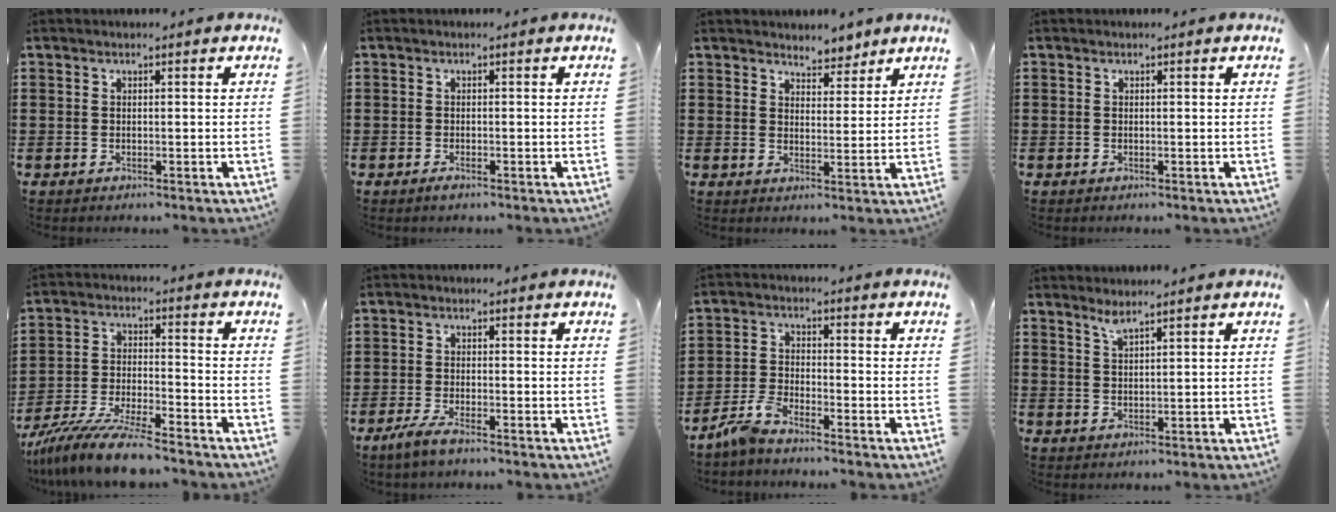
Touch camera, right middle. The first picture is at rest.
{"total": 0.9, "force": [-0.7, 0.3, 0.4], "torque": [-0.009, -0.004, -0.013]}
{"total": 3.9, "force": [3.6, 1.4, -0.1], "torque": [-0.003, -0.010, 0.067]}
{"total": 0.5, "force": [-0.2, 0.5, 0.0], "torque": [0.001, 0.005, -0.006]}
{"total": 10.3, "force": [-9.2, 0.9, 4.6], "torque": [-0.088, 0.014, -0.179]}
{"total": 3.1, "force": [-2.3, 0.6, 1.9], "torque": [-0.053, -0.002, -0.050]}
{"total": 4.5, "force": [-4.0, 0.8, 1.9], "torque": [-0.053, 0.002, -0.083]}
{"total": 1.9, "force": [1.7, 0.2, 0.9], "torque": [-0.022, 0.000, 0.031]}